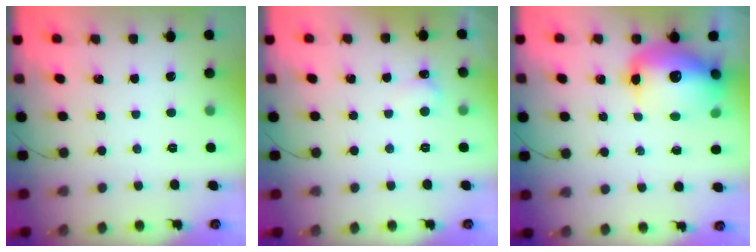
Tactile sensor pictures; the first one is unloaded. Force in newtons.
{"total": 3.8, "press": 3.6, "slide": 1.4}
{"total": 16.2, "press": 15.8, "slide": 3.7}